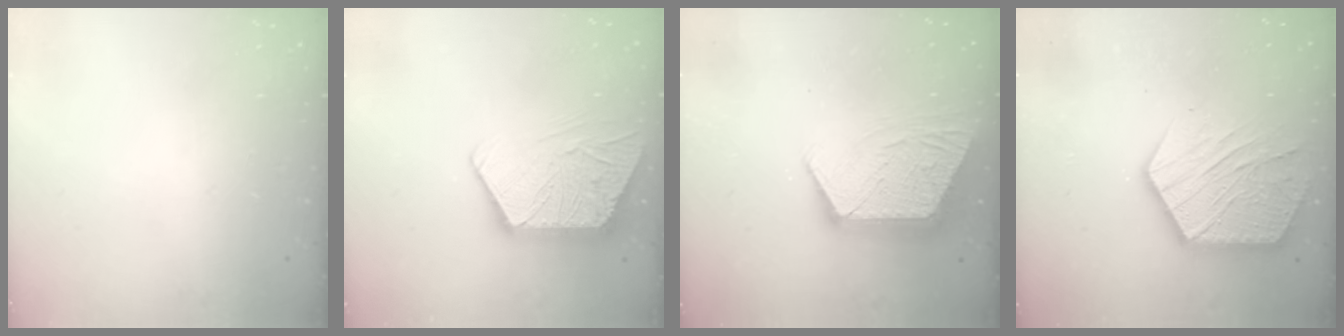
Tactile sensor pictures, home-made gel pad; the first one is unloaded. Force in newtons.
{"total": 11.2, "press": 11.2, "slide": 0.7}
{"total": 13.7, "press": 13.7, "slide": 1.1}
{"total": 17.4, "press": 17.4, "slide": 1.2}